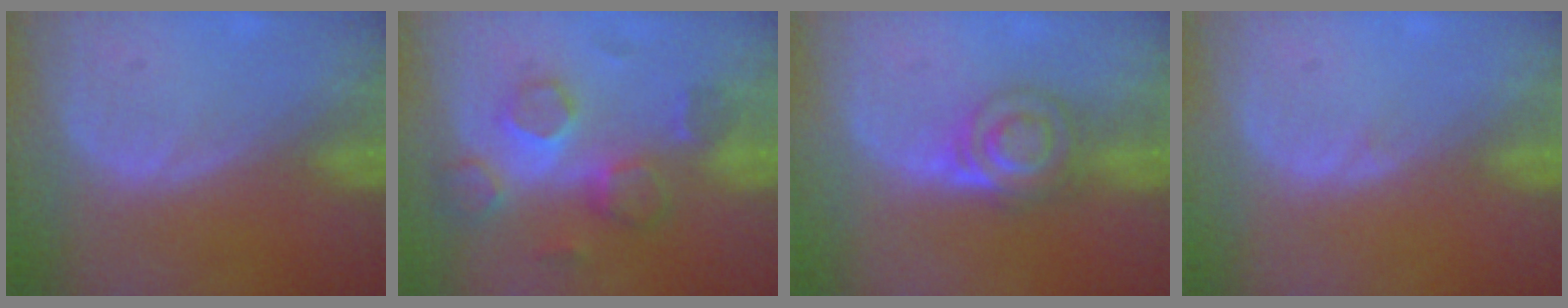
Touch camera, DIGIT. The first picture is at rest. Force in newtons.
{"total": 7.8, "press": 7.3, "slide": 2.8}
{"total": 6.4, "press": 5.5, "slide": 3.3}
{"total": 0.6, "press": 0.2, "slide": 0.5}